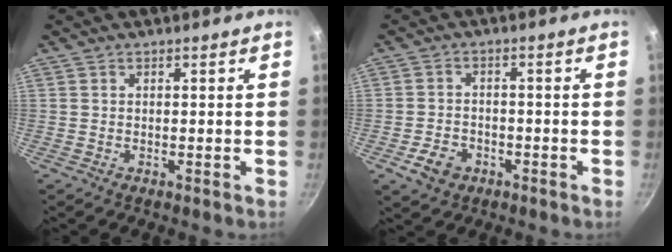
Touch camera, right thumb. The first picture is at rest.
{"total": 5.3, "force": [-2.6, 3.9, 2.6], "torque": [-0.042, 0.022, -0.041]}